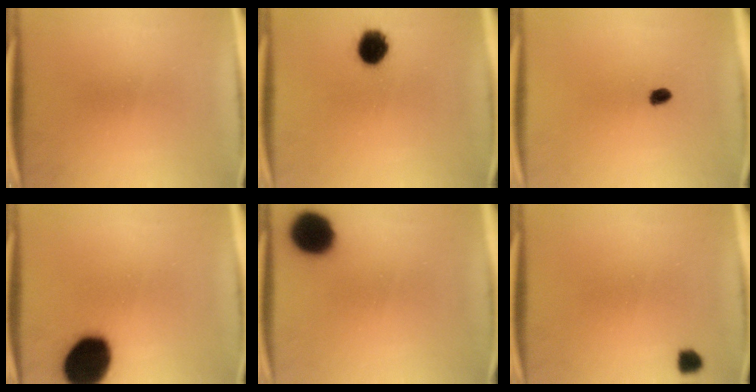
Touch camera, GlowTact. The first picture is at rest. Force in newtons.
{"total": 7.6}
{"total": 1.7}
{"total": 18.3}
{"total": 12.1}
{"total": 2.0}